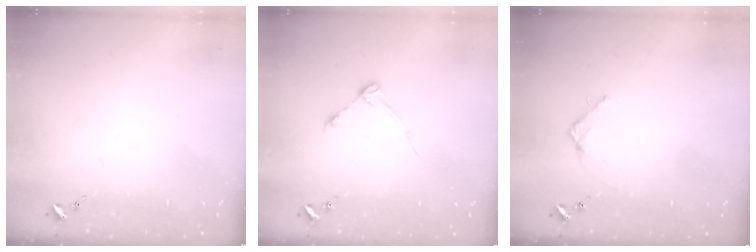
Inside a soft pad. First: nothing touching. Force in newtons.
{"total": 4.3, "press": 4.3, "slide": 0.6}
{"total": 2.4, "press": 2.3, "slide": 0.3}